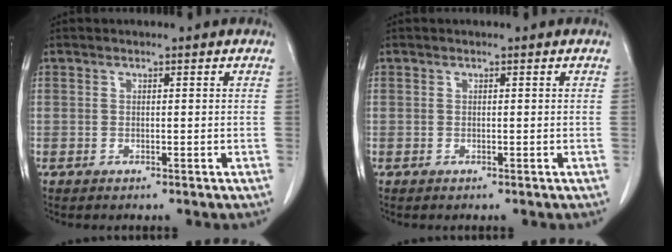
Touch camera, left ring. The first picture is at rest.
{"total": 0.0}